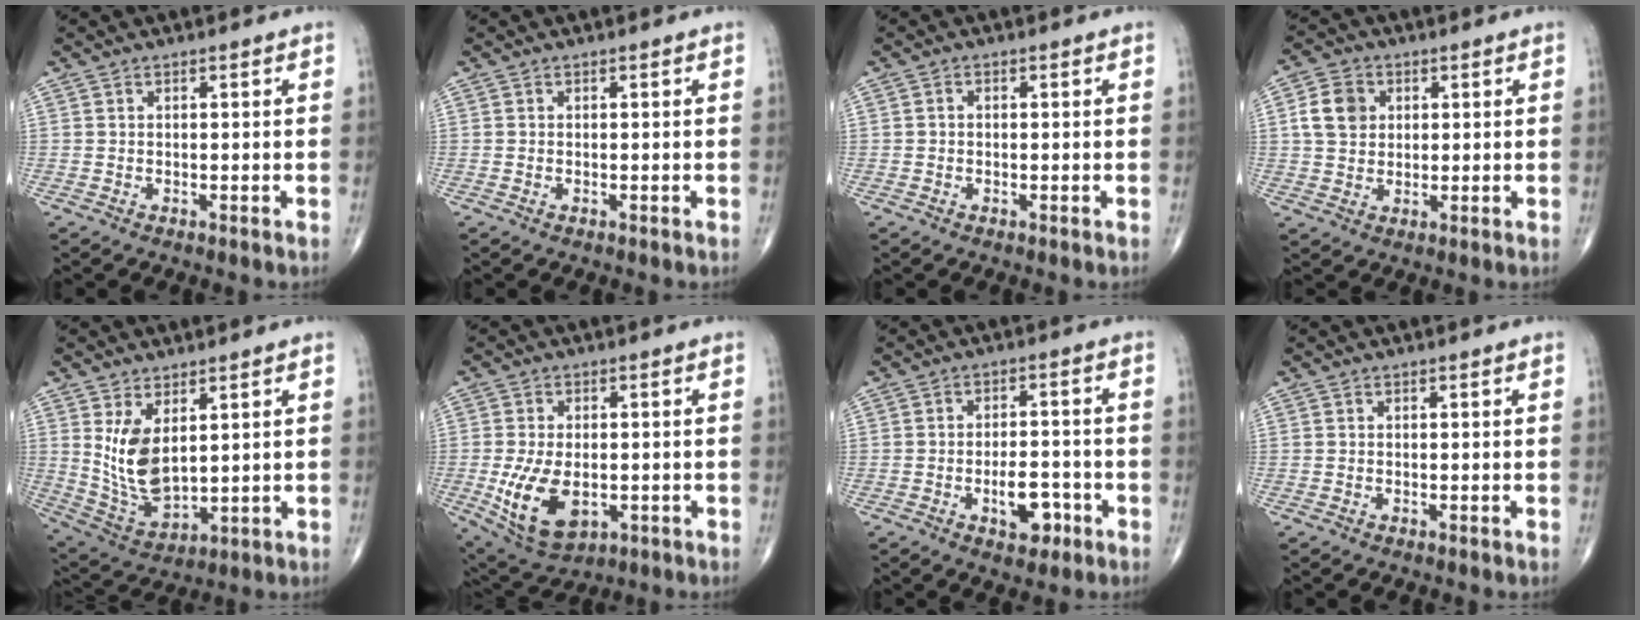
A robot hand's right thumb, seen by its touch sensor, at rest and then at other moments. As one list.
[{"total": 0.0}, {"total": 0.7, "force": [-0.1, 0.6, 0.4], "torque": [-0.003, 0.003, -0.004]}, {"total": 6.8, "force": [1.6, 5.5, 3.7], "torque": [-0.053, 0.001, 0.026]}, {"total": 10.1, "force": [2.9, 5.3, 8.1], "torque": [-0.146, -0.027, 0.075]}, {"total": 12.1, "force": [-2.6, 7.0, 9.5], "torque": [-0.171, -0.007, -0.028]}, {"total": 6.6, "force": [-2.8, 3.4, 4.9], "torque": [-0.058, 0.018, -0.039]}, {"total": 0.0}]